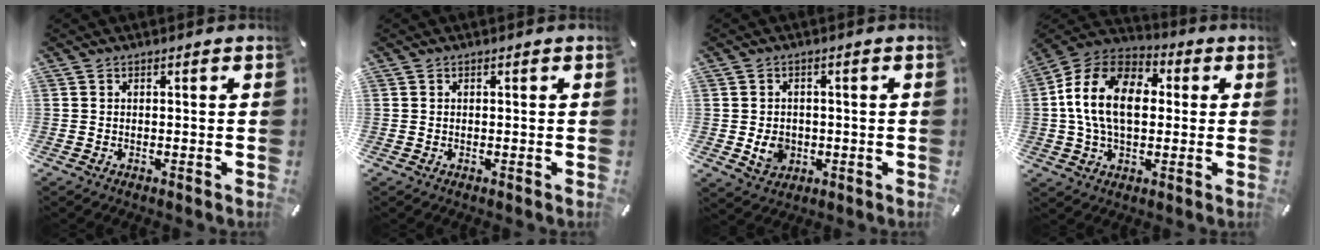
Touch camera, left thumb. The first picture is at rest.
{"total": 0.0}
{"total": 5.3, "force": [-0.8, 4.6, 2.3], "torque": [-0.023, -0.002, -0.015]}
{"total": 15.8, "force": [1.0, 10.8, 11.5], "torque": [-0.252, 0.012, 0.013]}